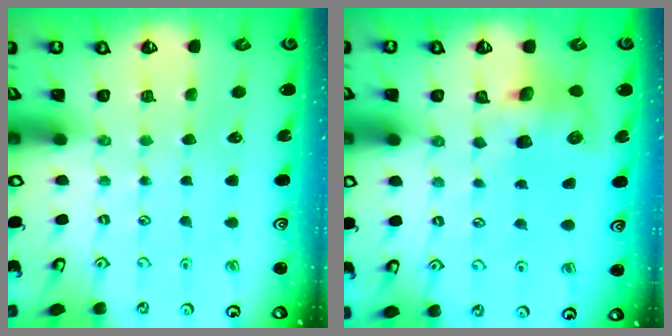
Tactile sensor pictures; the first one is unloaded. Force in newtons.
{"total": 8.3, "press": 8.2, "slide": 1.1}